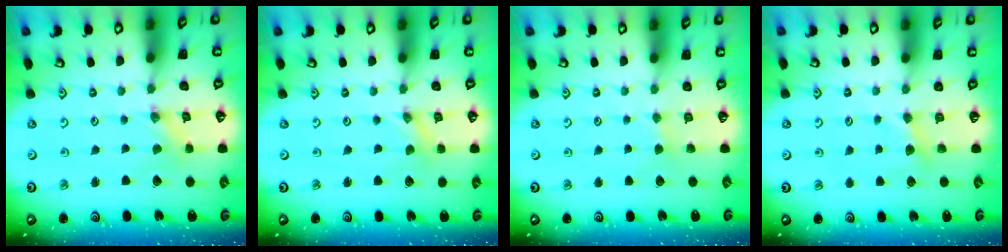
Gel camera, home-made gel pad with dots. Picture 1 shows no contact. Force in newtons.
{"total": 0.0}
{"total": 2.2, "press": 2.2, "slide": 0.4}
{"total": 2.8, "press": 2.8, "slide": 0.5}